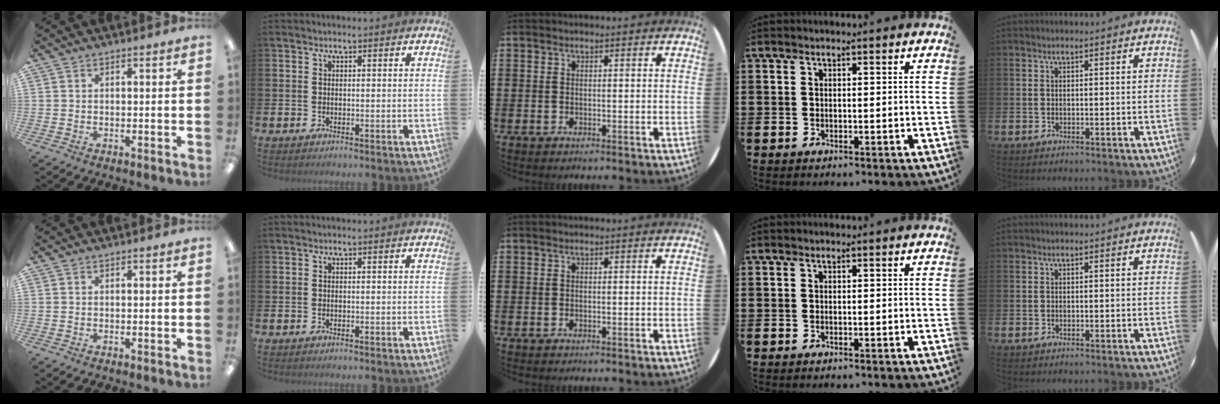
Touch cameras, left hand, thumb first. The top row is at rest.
{}